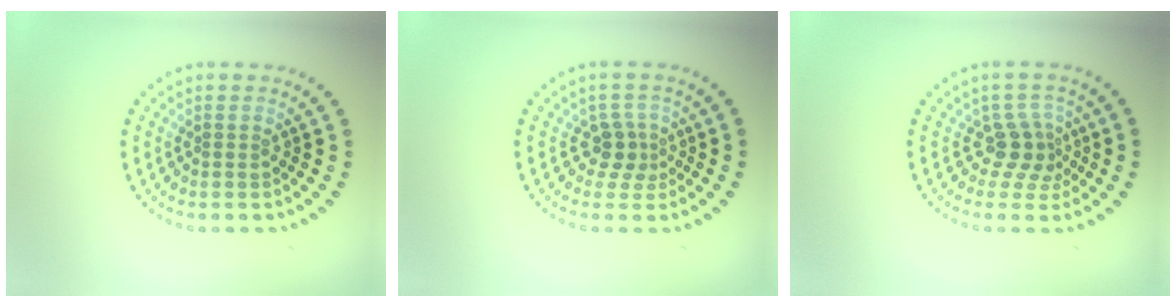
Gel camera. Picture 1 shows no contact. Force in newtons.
{"total": 2.0, "press": 1.5, "slide": 1.3}
{"total": 2.6, "press": 1.8, "slide": 1.8}